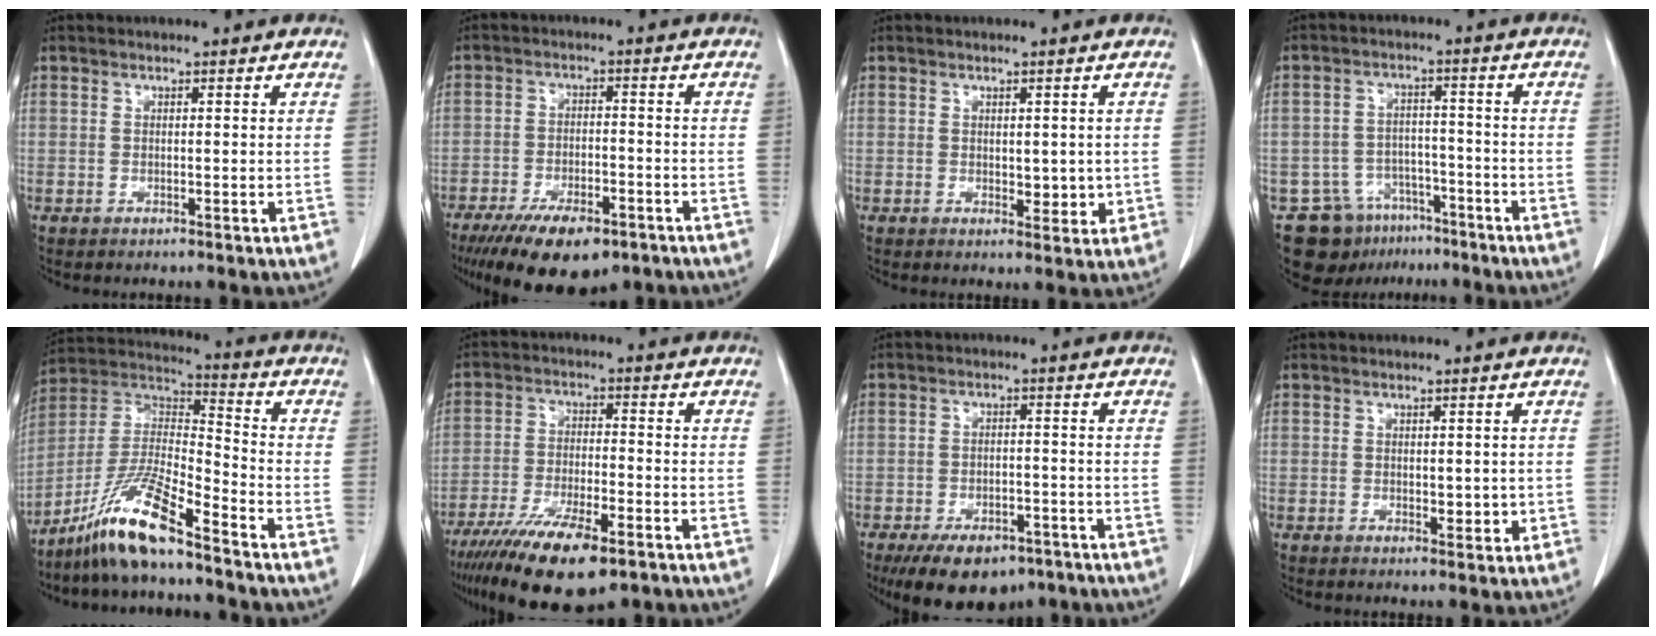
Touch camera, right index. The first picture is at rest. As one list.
[{"total": 12.8, "force": [-8.8, 4.7, 8.1], "torque": [-0.132, -0.012, -0.136]}, {"total": 3.3, "force": [0.0, 1.9, 2.7], "torque": [-0.029, -0.006, 0.007]}, {"total": 9.9, "force": [-6.6, 6.9, 2.4], "torque": [-0.039, 0.022, -0.095]}, {"total": 12.7, "force": [-9.2, 0.8, 8.7], "torque": [-0.182, -0.006, -0.175]}, {"total": 14.9, "force": [-10.1, 3.5, 10.4], "torque": [-0.186, -0.033, -0.169]}, {"total": 11.3, "force": [-8.0, 5.6, 5.7], "torque": [-0.090, -0.002, -0.118]}, {"total": 2.4, "force": [0.0, 1.3, 2.1], "torque": [-0.025, -0.005, 0.005]}]